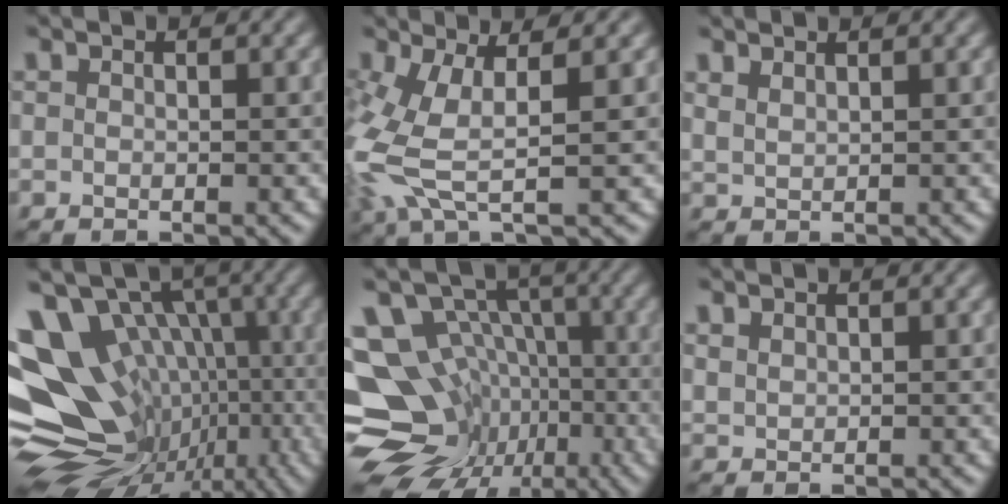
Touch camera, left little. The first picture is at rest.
{"total": 6.0, "force": [-0.1, 2.1, 5.6], "torque": [-0.151, -0.004, -0.002]}
{"total": 1.3, "force": [1.2, 0.2, 0.5], "torque": [-0.010, 0.000, 0.021]}
{"total": 15.8, "force": [-1.2, 11.9, 10.4], "torque": [-0.186, 0.011, 0.017]}
{"total": 14.4, "force": [-4.1, 12.1, 6.7], "torque": [-0.127, -0.013, -0.060]}
{"total": 0.8, "force": [0.7, 0.1, 0.1], "torque": [-0.007, 0.000, 0.020]}